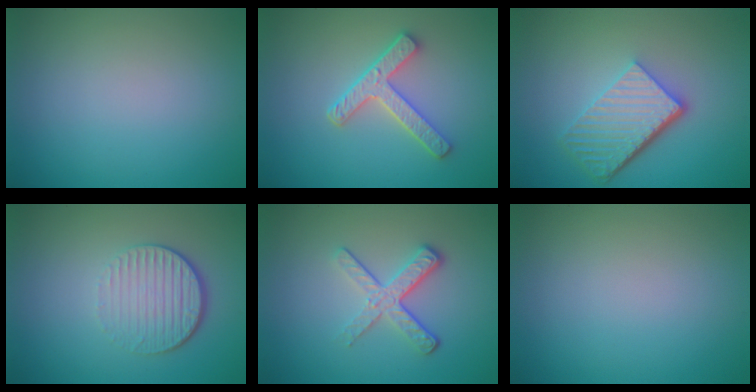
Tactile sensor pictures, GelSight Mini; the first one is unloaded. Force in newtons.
{"total": 3.4, "press": 3.0, "slide": 1.6}
{"total": 5.7, "press": 3.9, "slide": 4.2}
{"total": 4.3, "press": 2.9, "slide": 3.2}
{"total": 3.7, "press": 2.5, "slide": 2.7}
{"total": 0.0}